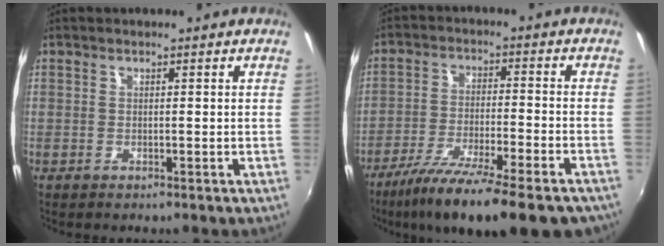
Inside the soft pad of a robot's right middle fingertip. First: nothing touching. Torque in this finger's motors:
{"motor_torque": [1.07, -1.07, 0.52, 0.14]}